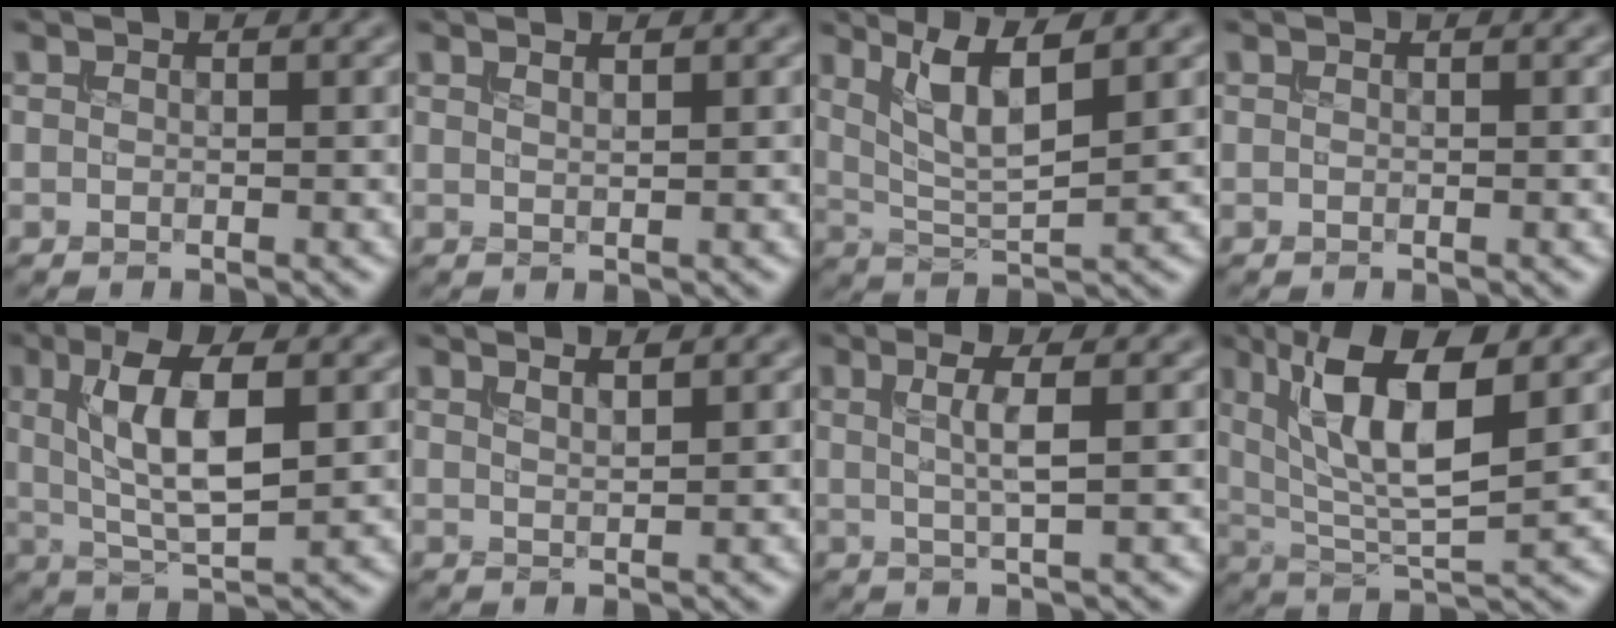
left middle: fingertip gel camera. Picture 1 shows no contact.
{"total": 1.1, "force": [0.7, 0.4, 0.7], "torque": [-0.004, 0.006, 0.002]}
{"total": 5.3, "force": [2.3, 1.4, 4.6], "torque": [-0.087, -0.005, 0.044]}
{"total": 0.0}
{"total": 7.4, "force": [1.4, 2.5, 6.8], "torque": [-0.125, 0.004, 0.025]}
{"total": 1.6, "force": [1.0, 0.5, 1.1], "torque": [-0.007, 0.008, 0.009]}
{"total": 3.1, "force": [0.5, 0.7, 3.0], "torque": [-0.049, 0.003, 0.007]}
{"total": 9.2, "force": [3.0, 3.0, 8.2], "torque": [-0.149, -0.004, 0.054]}